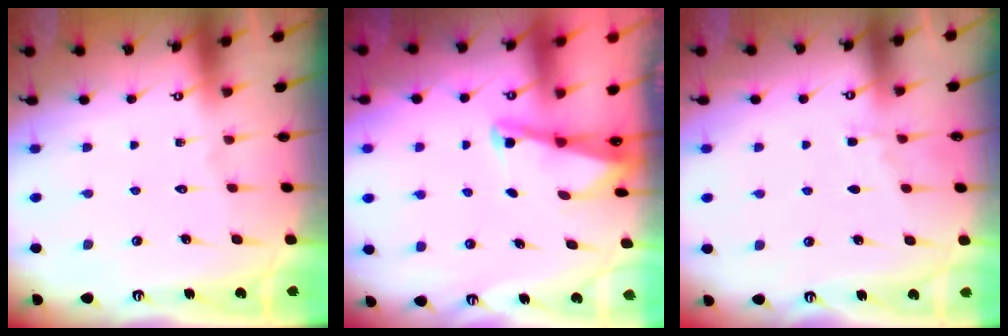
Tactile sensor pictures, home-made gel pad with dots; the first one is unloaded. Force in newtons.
{"total": 2.2, "press": 2.2, "slide": 0.3}
{"total": 5.1, "press": 5.1, "slide": 0.6}